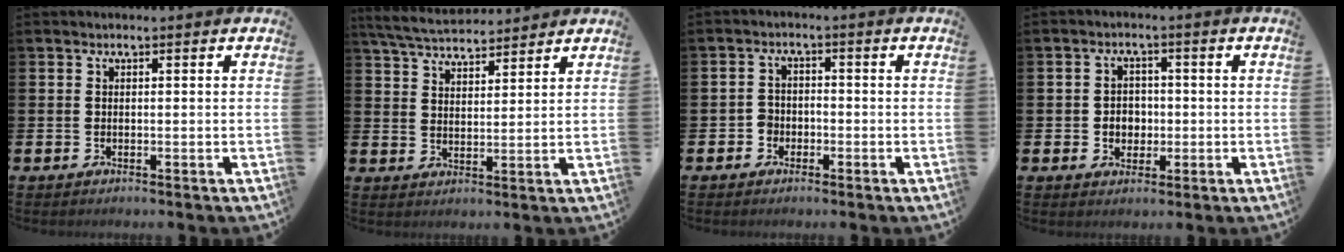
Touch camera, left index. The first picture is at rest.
{"total": 5.6, "force": [5.4, 1.0, 1.1], "torque": [-0.040, -0.026, 0.099]}
{"total": 2.3, "force": [-1.5, 1.8, 0.2], "torque": [-0.010, 0.006, -0.034]}
{"total": 3.0, "force": [-0.4, 2.7, 1.1], "torque": [-0.008, -0.001, -0.017]}